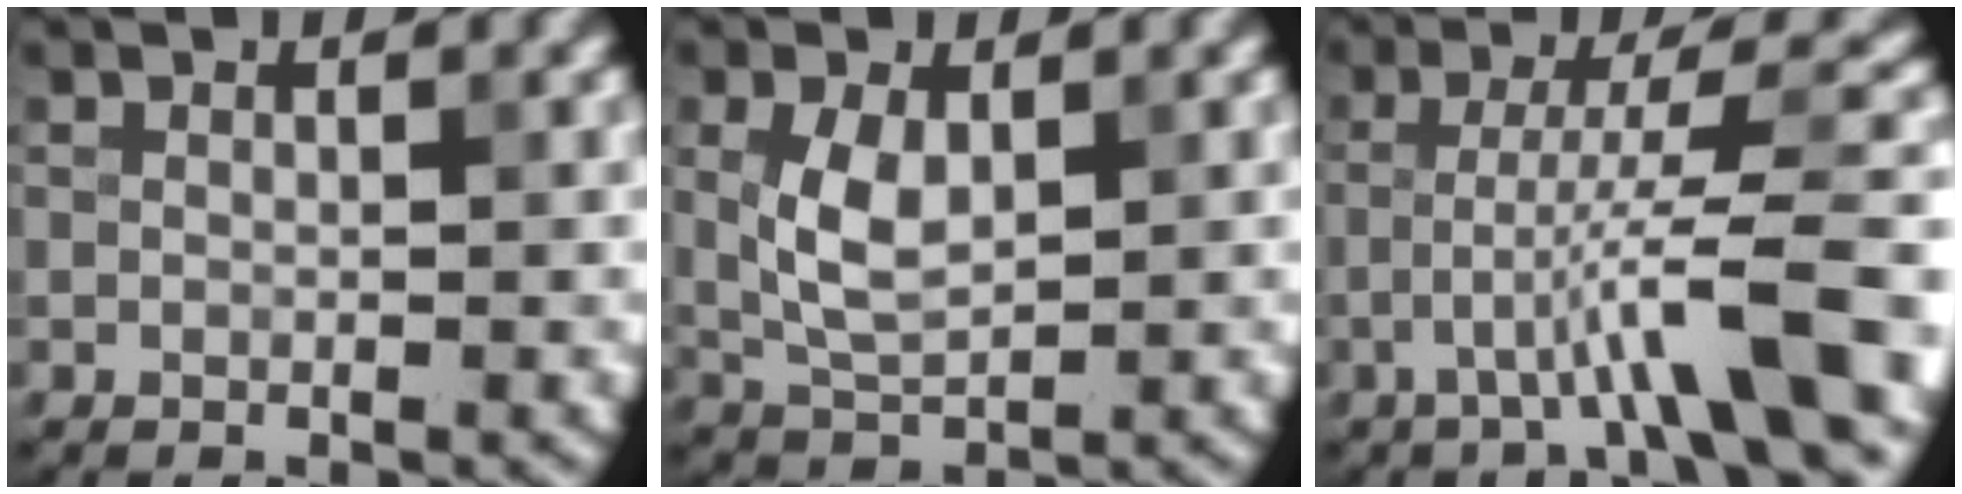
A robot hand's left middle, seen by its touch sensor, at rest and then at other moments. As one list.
[{"total": 3.8, "force": [0.6, 2.1, 3.1], "torque": [-0.071, 0.001, 0.016]}, {"total": 7.5, "force": [-2.6, 0.7, 7.0], "torque": [-0.114, 0.022, -0.046]}]